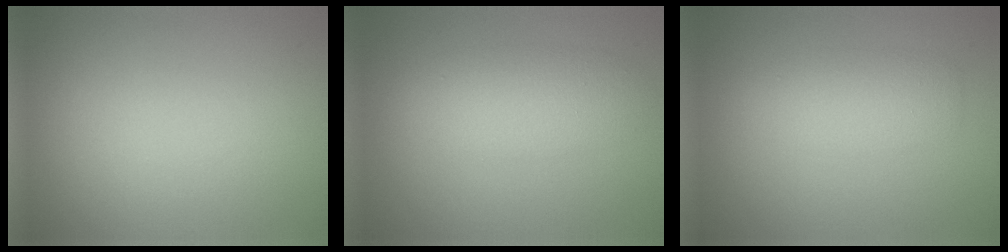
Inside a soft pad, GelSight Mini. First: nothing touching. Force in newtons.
{"total": 3.8, "press": 3.8, "slide": 0.1}
{"total": 2.9, "press": 2.9, "slide": 0.1}